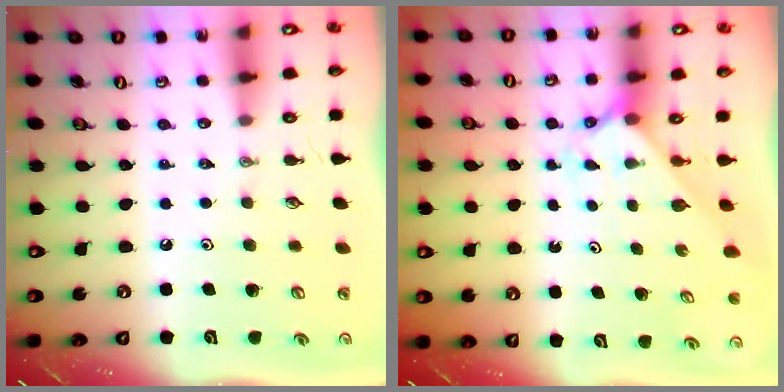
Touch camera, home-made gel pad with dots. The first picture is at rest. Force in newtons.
{"total": 2.3, "press": 2.3, "slide": 0.2}